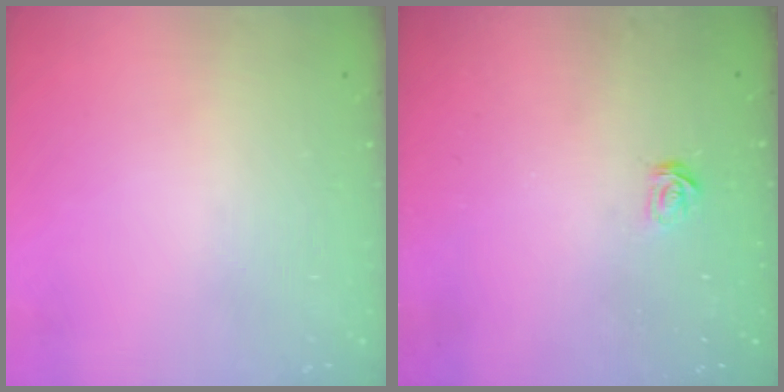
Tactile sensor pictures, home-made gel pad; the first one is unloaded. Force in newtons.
{"total": 2.5, "press": 2.5, "slide": 0.2}